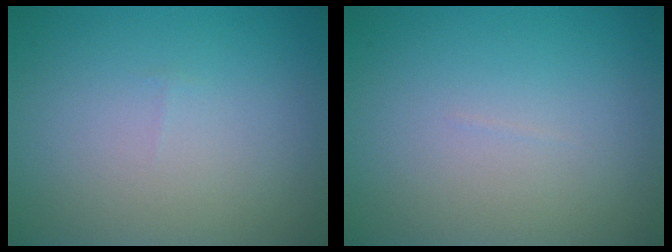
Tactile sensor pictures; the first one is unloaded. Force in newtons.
{"total": 0.0}